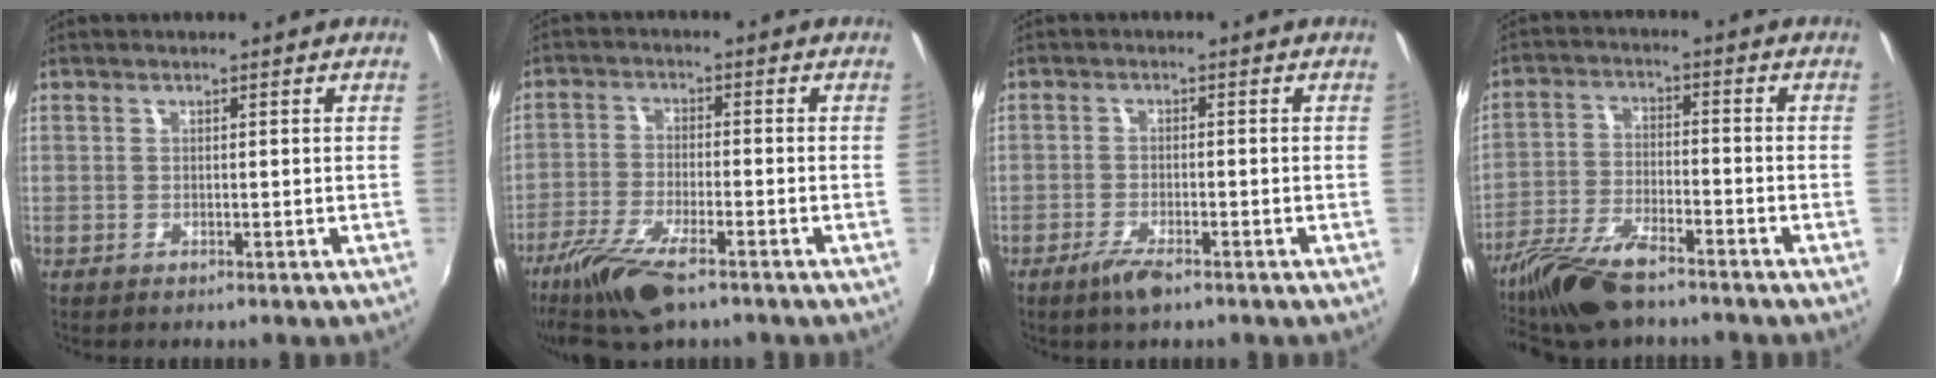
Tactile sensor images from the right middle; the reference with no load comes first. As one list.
[{"total": 11.1, "force": [-7.6, 3.0, 7.6], "torque": [-0.173, -0.032, -0.147]}, {"total": 4.0, "force": [-2.8, 1.0, 2.7], "torque": [-0.067, -0.009, -0.055]}, {"total": 12.3, "force": [-9.8, 3.4, 6.7], "torque": [-0.155, -0.021, -0.191]}]